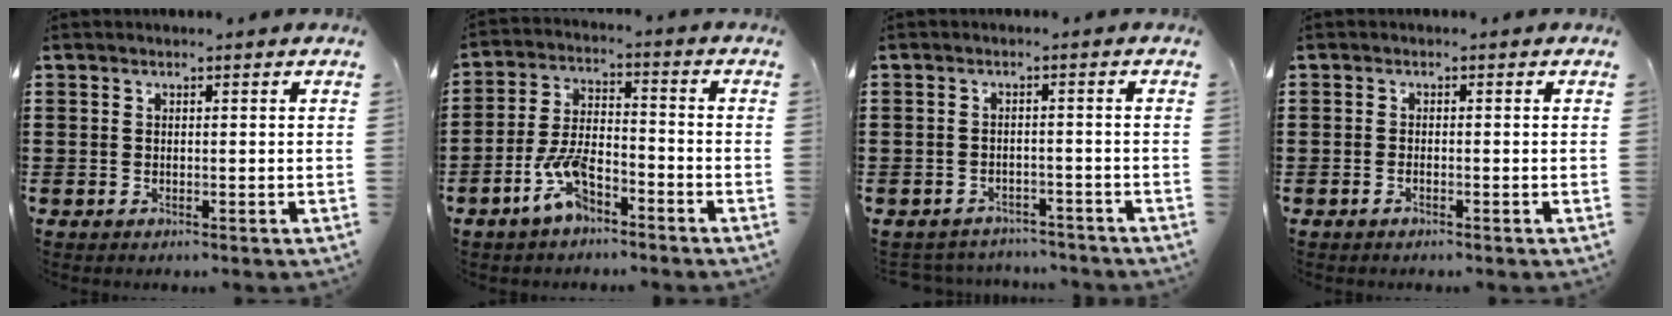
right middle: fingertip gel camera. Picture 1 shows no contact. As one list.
[{"total": 7.4, "force": [-4.6, 3.0, 4.9], "torque": [-0.112, 0.006, -0.088]}, {"total": 2.3, "force": [-2.3, 0.4, -0.1], "torque": [-0.007, -0.003, -0.049]}, {"total": 0.7, "force": [-0.6, 0.1, 0.4], "torque": [-0.013, -0.005, -0.009]}]